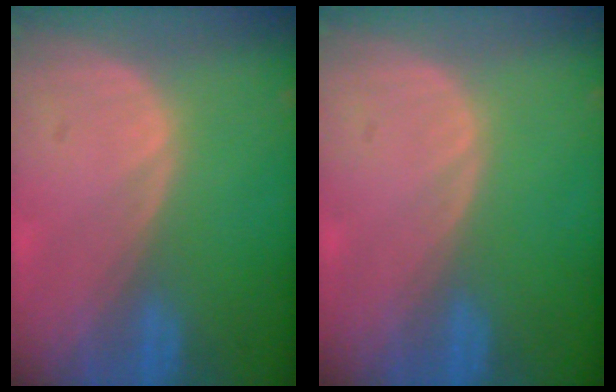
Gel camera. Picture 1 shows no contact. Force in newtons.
{"total": 0.0}